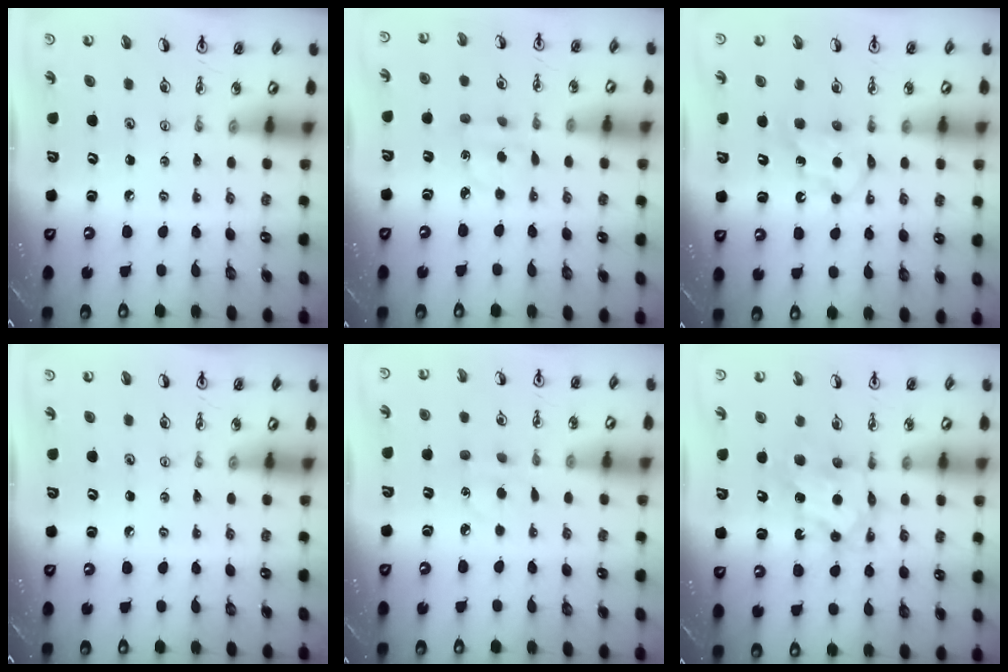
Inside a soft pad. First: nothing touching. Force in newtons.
{"total": 3.5, "press": 3.5, "slide": 0.4}
{"total": 6.1, "press": 6.1, "slide": 0.7}
{"total": 0.0}
{"total": 4.3, "press": 4.3, "slide": 0.5}
{"total": 6.9, "press": 6.9, "slide": 0.3}